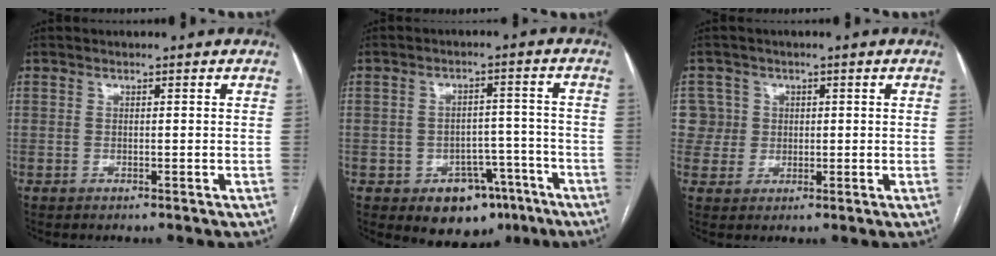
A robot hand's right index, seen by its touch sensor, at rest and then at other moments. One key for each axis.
{"total": 7.8, "fx": -4.4, "fy": 5.4, "fz": 3.5, "tx": -0.034, "ty": 0.022, "tz": -0.054}
{"total": 4.8, "fx": 0.9, "fy": 4.7, "fz": -0.4, "tx": 0.025, "ty": 0.016, "tz": 0.018}